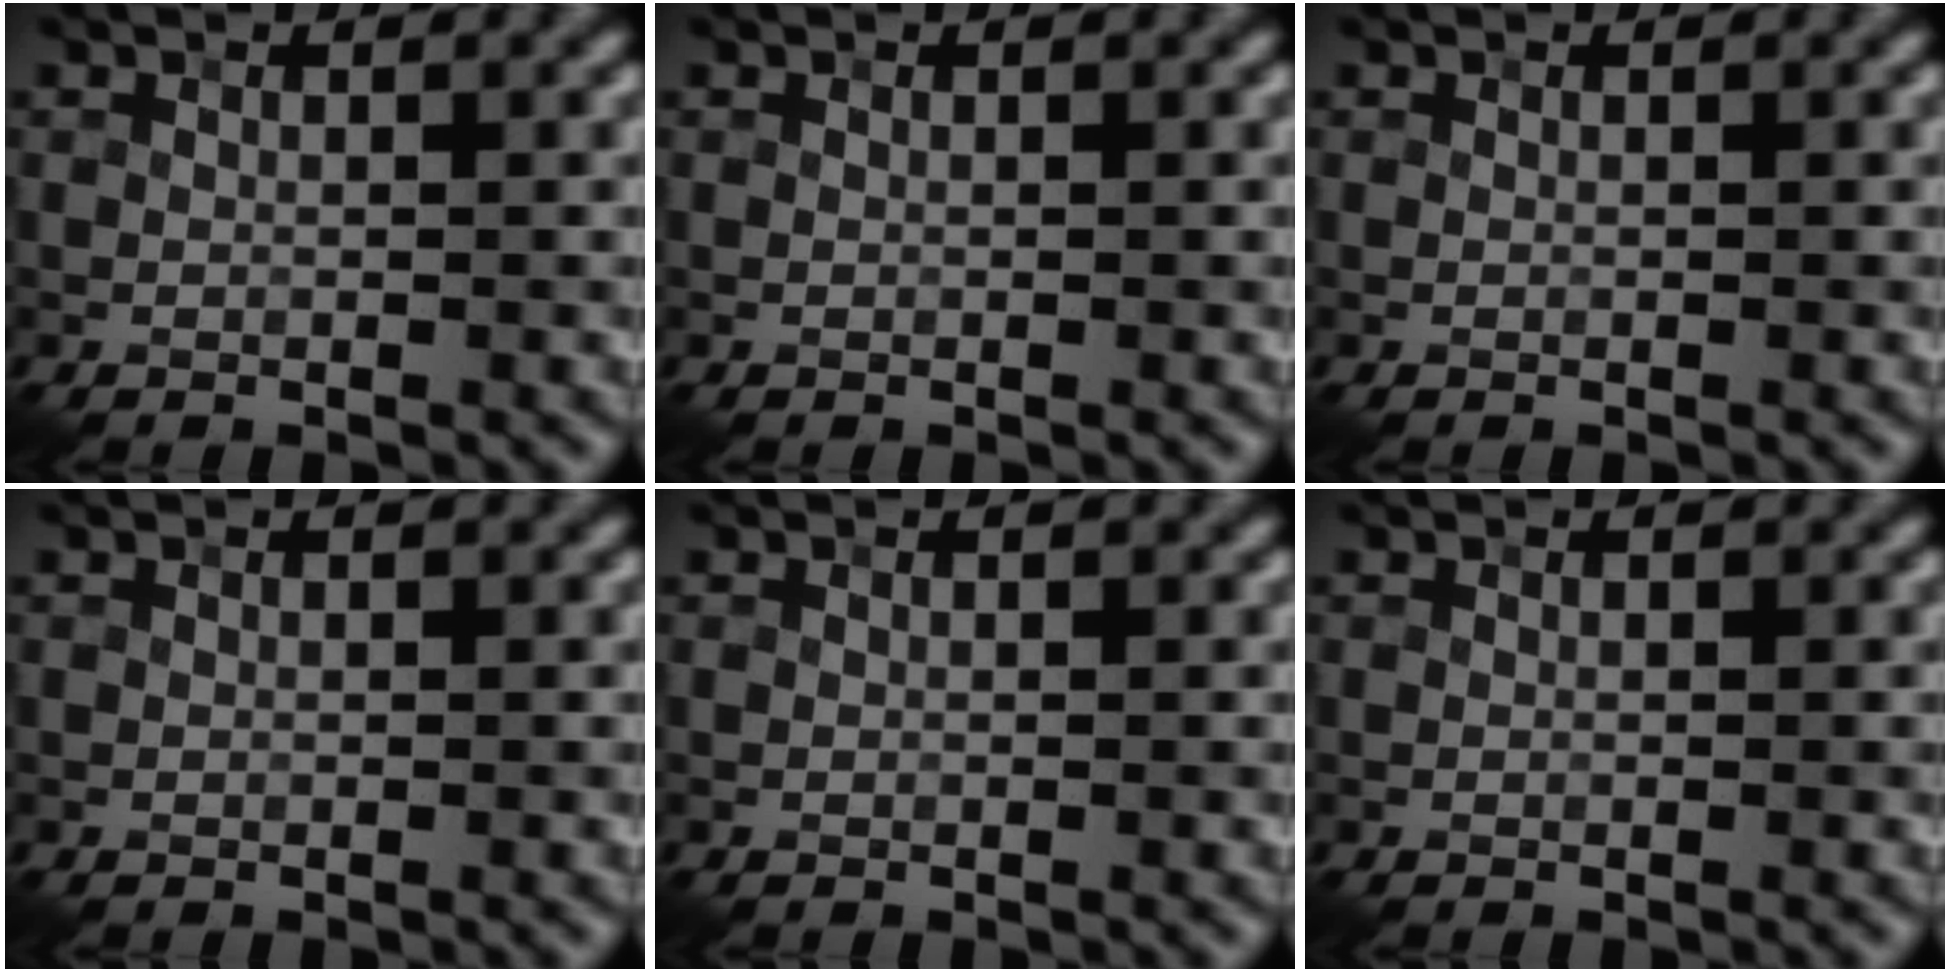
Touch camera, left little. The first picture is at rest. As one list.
[{"total": 0.0}, {"total": 0.0}, {"total": 0.0}, {"total": 0.0}, {"total": 0.0}]